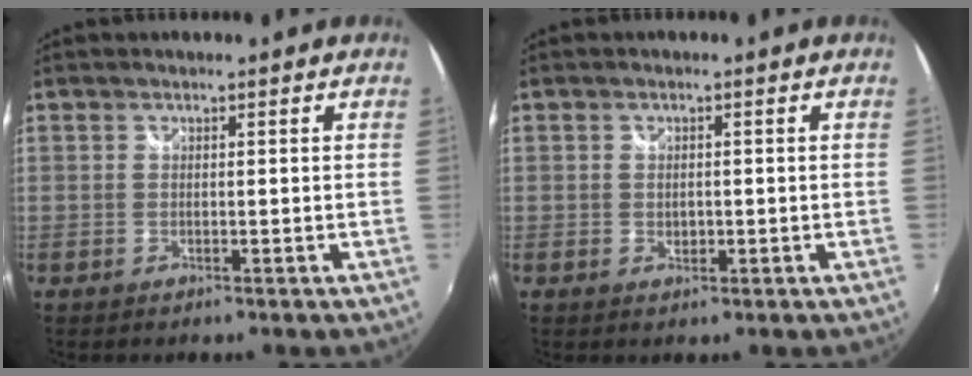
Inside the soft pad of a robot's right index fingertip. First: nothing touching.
{"total": 1.6, "force": [-0.2, 1.3, 0.9], "torque": [-0.012, -0.001, -0.002]}